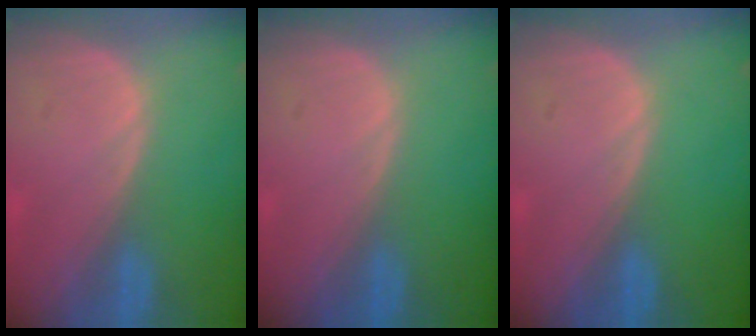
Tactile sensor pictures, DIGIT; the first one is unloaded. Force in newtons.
{"total": 0.0}
{"total": 0.0}